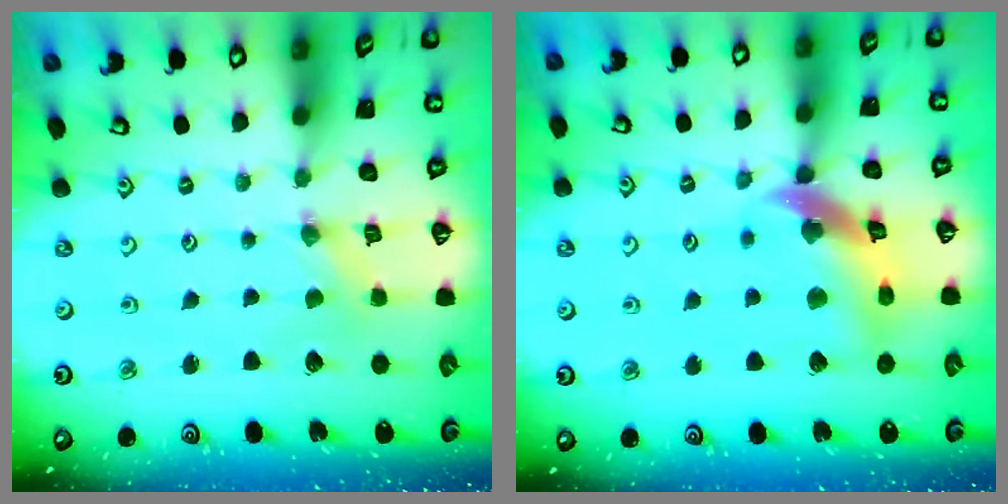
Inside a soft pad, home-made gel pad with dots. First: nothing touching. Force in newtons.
{"total": 12.8, "press": 12.7, "slide": 1.8}